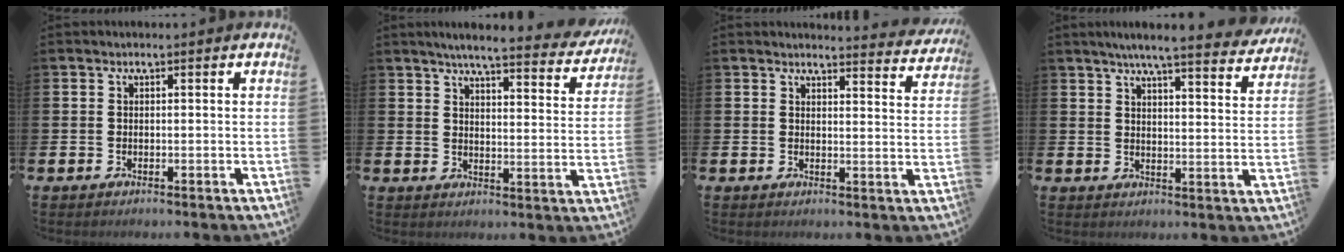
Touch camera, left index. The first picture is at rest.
{"total": 5.3, "force": [4.9, 0.3, 2.2], "torque": [-0.052, -0.033, 0.078]}
{"total": 3.3, "force": [3.3, 0.1, 0.2], "torque": [0.004, -0.029, 0.055]}
{"total": 6.0, "force": [5.6, 0.0, 2.4], "torque": [-0.056, -0.031, 0.093]}